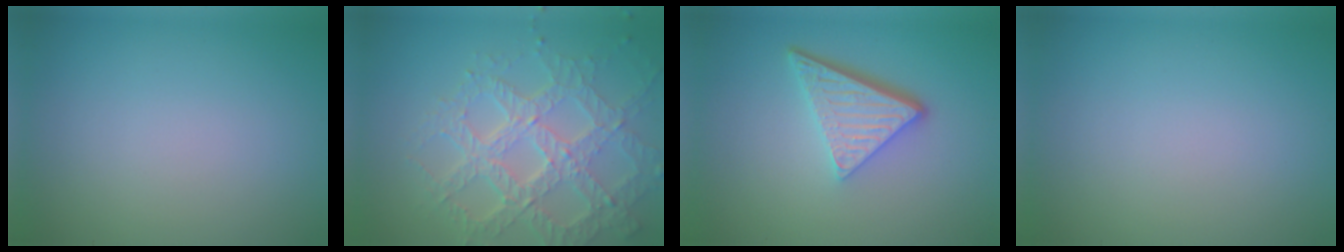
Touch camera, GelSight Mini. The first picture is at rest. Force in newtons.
{"total": 7.2, "press": 5.2, "slide": 5.0}
{"total": 5.1, "press": 3.5, "slide": 3.7}
{"total": 0.0}